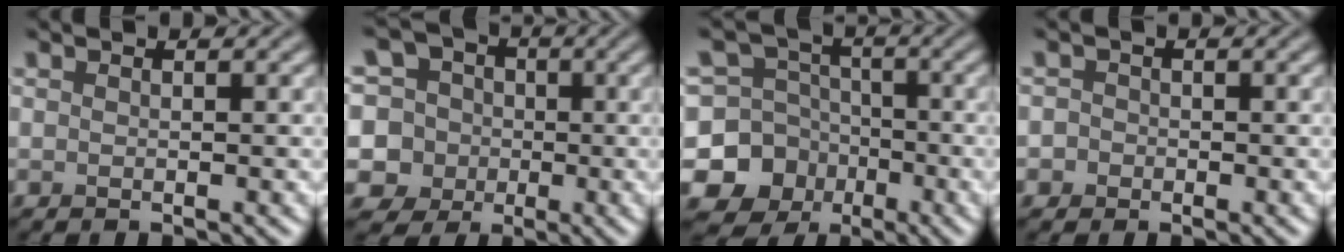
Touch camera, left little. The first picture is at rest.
{"total": 9.7, "force": [-0.1, 9.2, 3.0], "torque": [-0.088, 0.036, -0.035]}
{"total": 11.3, "force": [-4.5, 10.2, 2.0], "torque": [-0.054, -0.019, -0.092]}
{"total": 1.5, "force": [-0.4, 1.5, 0.2], "torque": [0.013, 0.009, -0.018]}